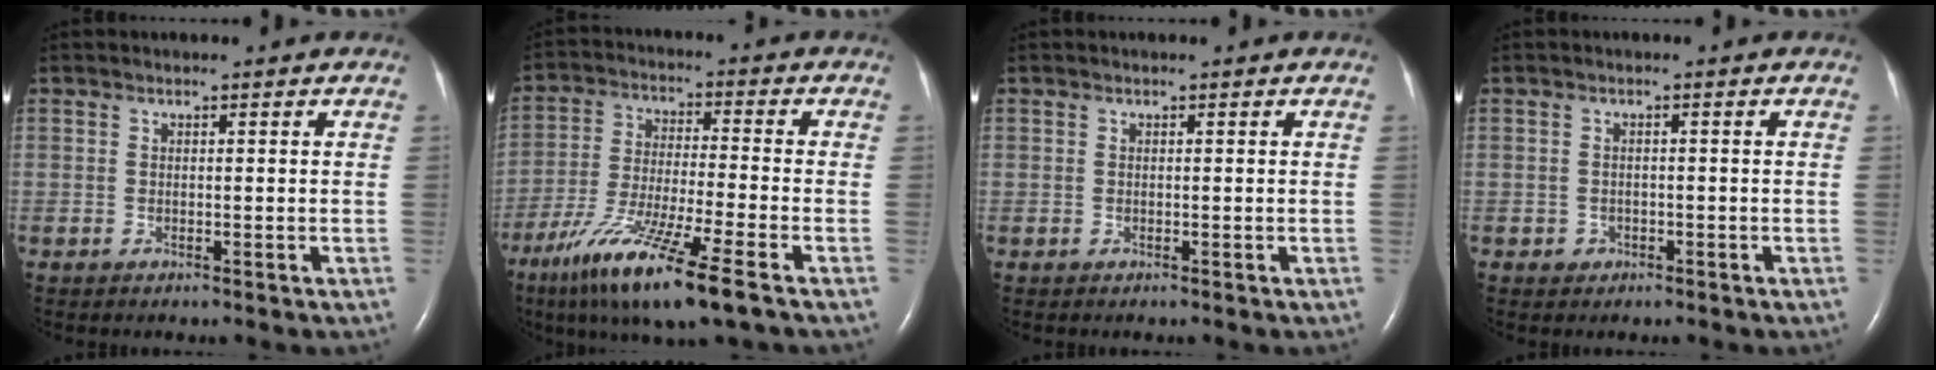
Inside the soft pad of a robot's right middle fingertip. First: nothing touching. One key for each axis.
{"total": 14.0, "fx": -8.5, "fy": 0.3, "fz": 11.1, "tx": -0.227, "ty": -0.043, "tz": -0.155}
{"total": 0.0}
{"total": 1.2, "fx": -0.6, "fy": 1.1, "fz": 0.1, "tx": -0.001, "ty": 0.005, "tz": -0.010}